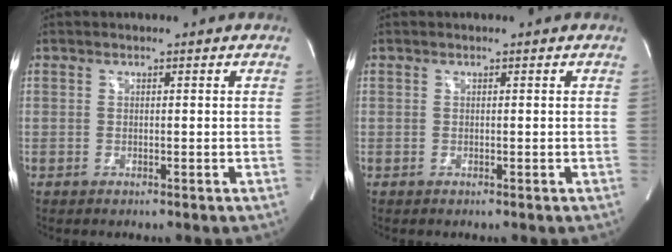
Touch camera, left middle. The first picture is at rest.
{"total": 0.0}